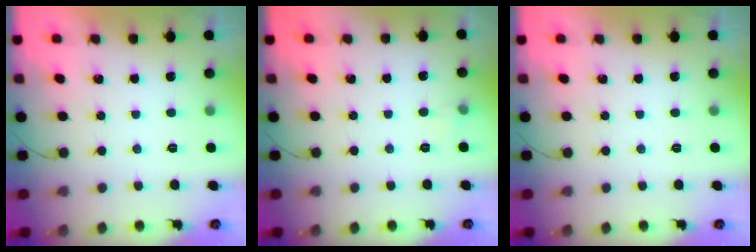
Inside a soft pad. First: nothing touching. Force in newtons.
{"total": 2.9, "press": 2.8, "slide": 0.9}
{"total": 0.0}